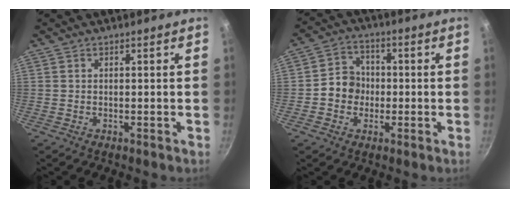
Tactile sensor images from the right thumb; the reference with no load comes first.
{"total": 6.8, "force": [-0.9, 6.1, 2.9], "torque": [-0.013, 0.018, -0.027]}